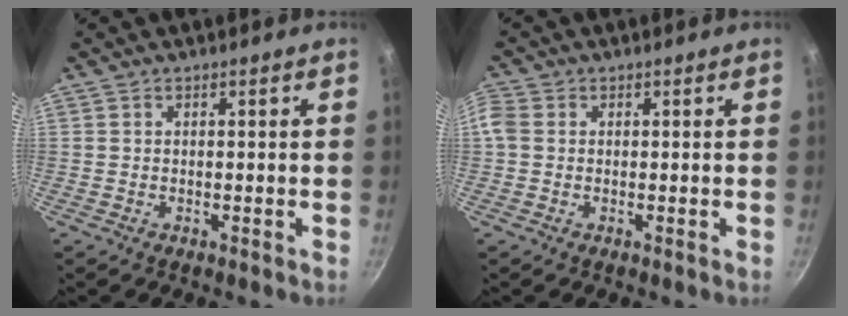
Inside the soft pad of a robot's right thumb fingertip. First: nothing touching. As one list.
[{"total": 2.8, "force": [0.2, 2.4, 1.5], "torque": [-0.033, 0.007, -0.003]}]